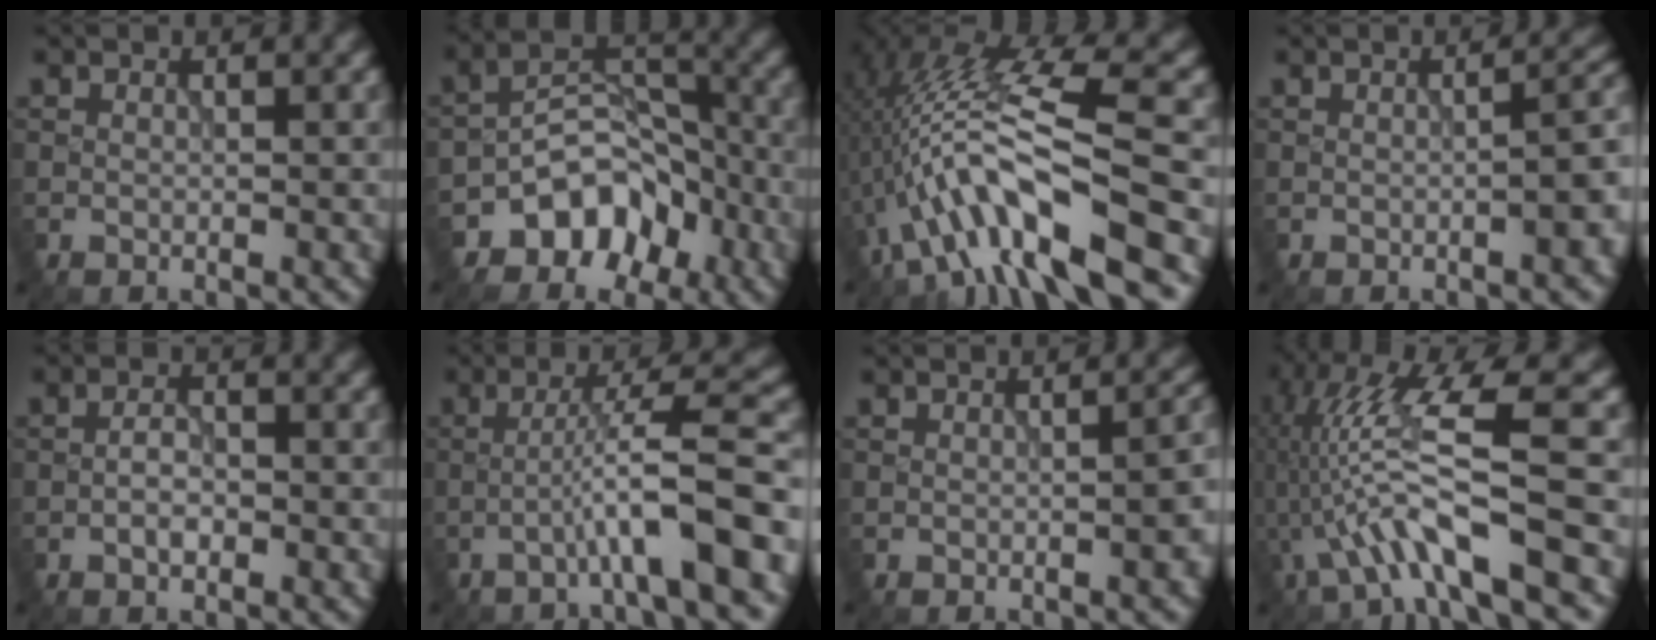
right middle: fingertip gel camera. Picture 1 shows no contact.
{"total": 5.9, "force": [-3.6, 3.9, 2.6], "torque": [-0.020, 0.006, -0.066]}
{"total": 11.0, "force": [-2.9, 3.0, 10.1], "torque": [-0.181, 0.021, -0.051]}
{"total": 4.9, "force": [-0.5, 1.8, 4.5], "torque": [-0.038, 0.003, 0.002]}
{"total": 2.0, "force": [-0.7, 1.0, 1.6], "torque": [-0.029, 0.000, -0.016]}
{"total": 7.3, "force": [-2.5, 0.7, 6.8], "torque": [-0.101, 0.028, -0.047]}
{"total": 4.1, "force": [-0.3, 1.8, 3.7], "torque": [-0.020, 0.004, 0.006]}
{"total": 9.9, "force": [-2.8, 1.8, 9.3], "torque": [-0.184, 0.015, -0.046]}